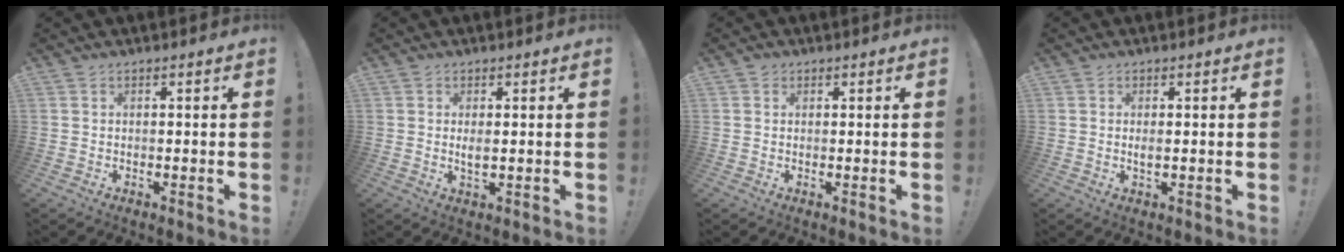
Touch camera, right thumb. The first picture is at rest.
{"total": 2.3, "force": [0.5, 0.6, 2.2], "torque": [-0.026, -0.008, 0.005]}
{"total": 1.2, "force": [0.7, 0.9, 0.2], "torque": [0.004, -0.002, 0.012]}
{"total": 1.5, "force": [0.1, 0.3, 1.4], "torque": [-0.012, -0.007, -0.002]}